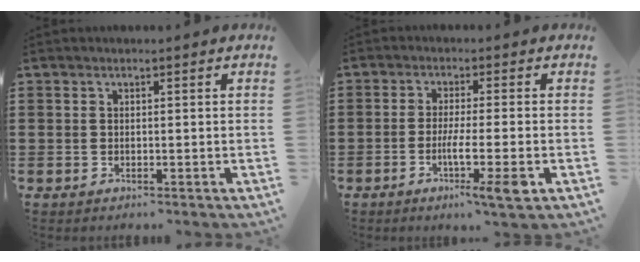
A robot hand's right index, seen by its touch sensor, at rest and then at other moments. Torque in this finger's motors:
{"motor_torque": [1.08, 1.05, 0.37, 0.13]}